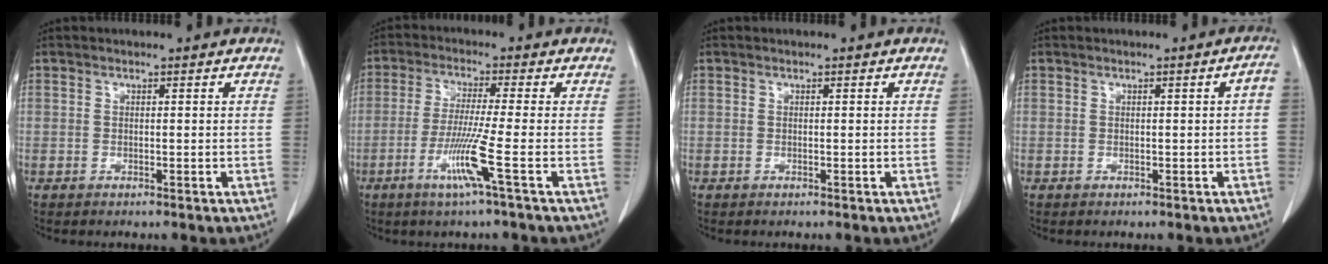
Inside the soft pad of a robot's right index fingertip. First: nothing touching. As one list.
[{"total": 7.4, "force": [-3.0, -1.6, 6.6], "torque": [-0.130, -0.022, -0.065]}, {"total": 0.0}, {"total": 1.5, "force": [-0.2, 0.0, 1.5], "torque": [-0.012, 0.002, -0.002]}]